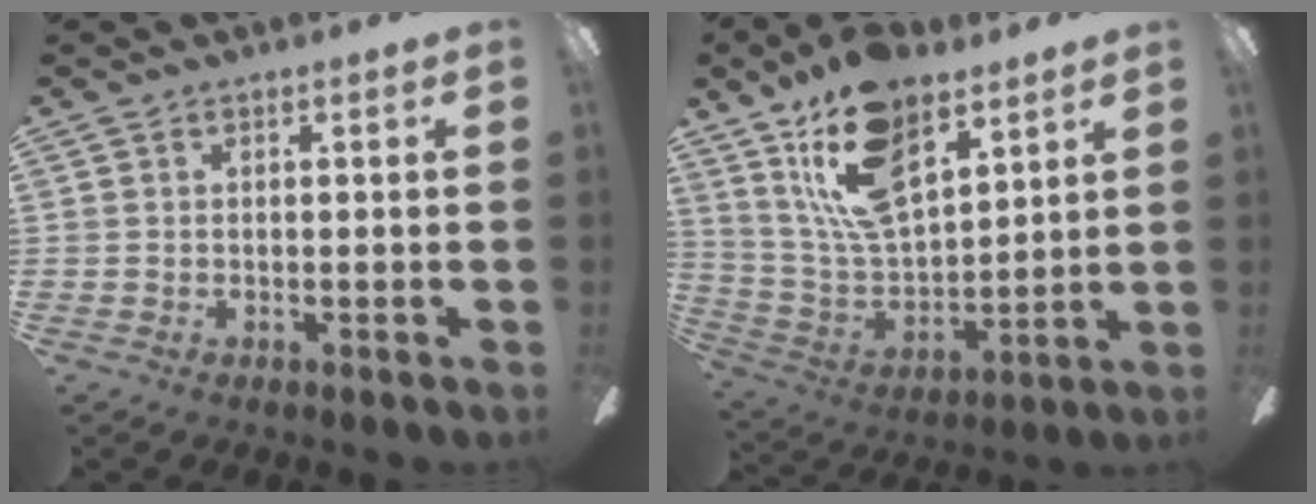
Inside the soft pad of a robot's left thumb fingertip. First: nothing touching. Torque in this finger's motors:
{"motor_torque": [0.41, 0.51, 1.29, -1.48, 0.18]}